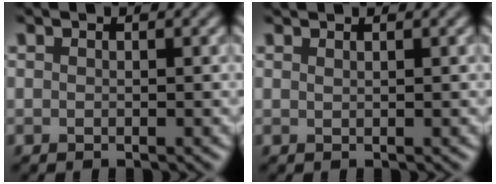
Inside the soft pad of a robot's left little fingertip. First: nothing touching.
{"total": 0.7, "force": [0.6, -0.2, 0.1], "torque": [-0.007, 0.002, 0.013]}